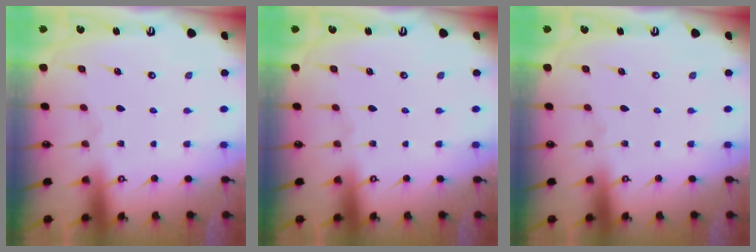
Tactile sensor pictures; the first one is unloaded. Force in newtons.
{"total": 0.0}
{"total": 0.0}